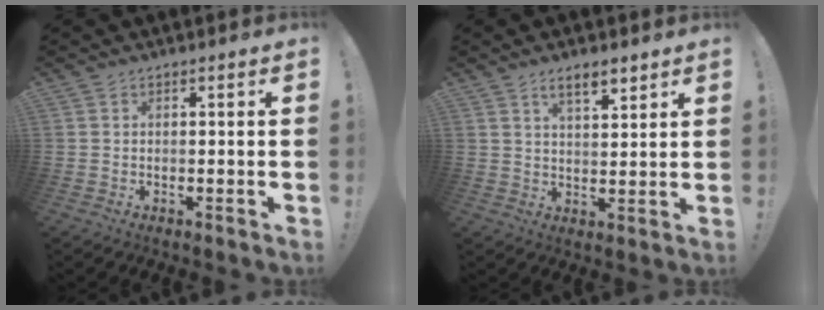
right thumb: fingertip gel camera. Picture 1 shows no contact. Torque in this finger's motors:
{"motor_torque": [0.25, 0.58, 0.27, 0.61, -0.06]}